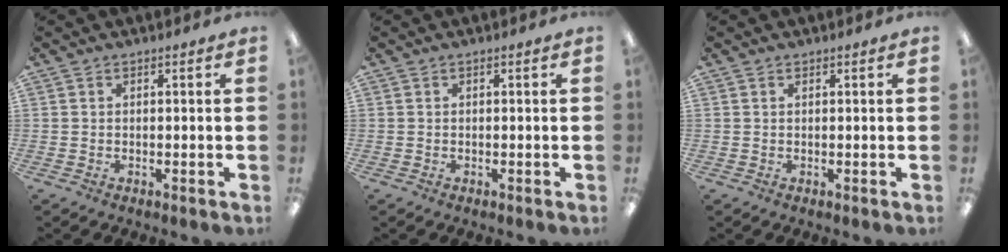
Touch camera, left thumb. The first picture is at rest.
{"total": 0.0}
{"total": 0.0}